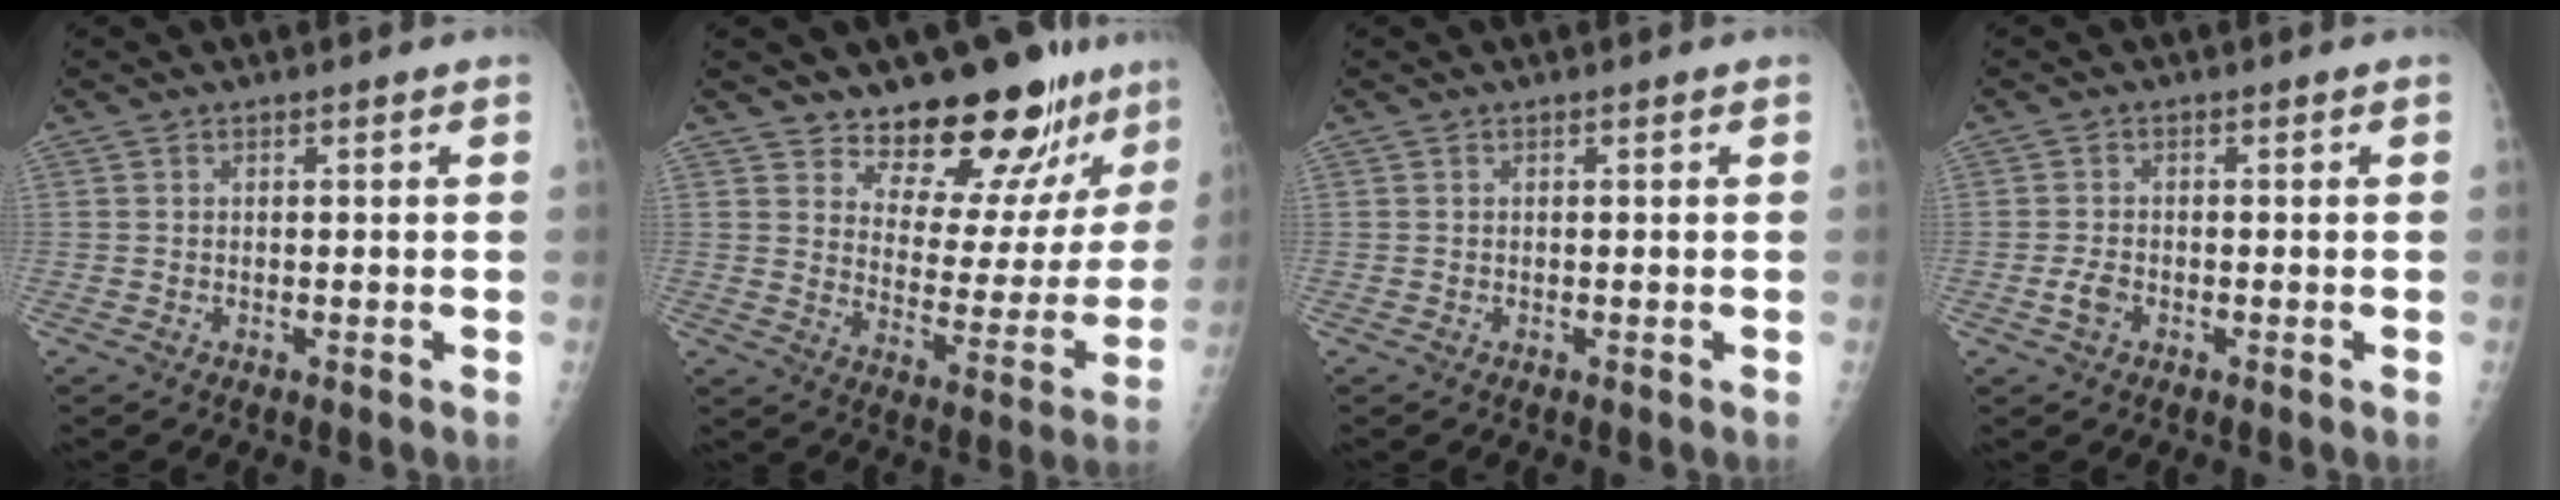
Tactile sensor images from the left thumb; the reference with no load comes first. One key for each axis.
{"total": 16.7, "fx": 13.9, "fy": 6.5, "fz": 6.7, "tx": -0.033, "ty": -0.115, "tz": 0.191}
{"total": 0.0}
{"total": 2.2, "fx": -0.9, "fy": 1.4, "fz": 1.5, "tx": -0.031, "ty": 0.002, "tz": -0.018}